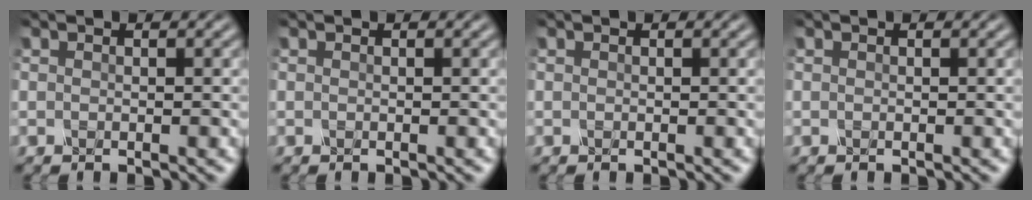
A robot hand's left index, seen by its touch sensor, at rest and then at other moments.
{"total": 0.0}
{"total": 0.0}
{"total": 0.0}